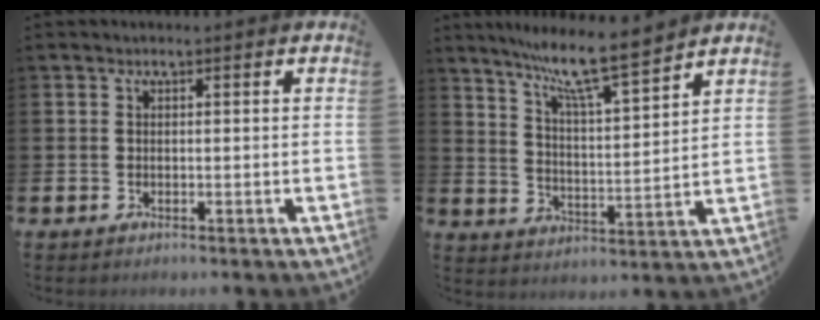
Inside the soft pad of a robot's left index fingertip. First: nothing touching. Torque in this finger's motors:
{"motor_torque": [0.16, -0.57, 0.51, 0.21]}